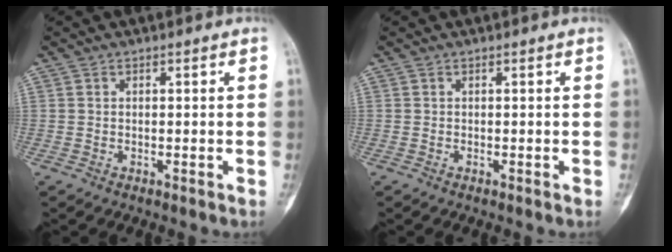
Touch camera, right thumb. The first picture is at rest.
{"total": 0.0}